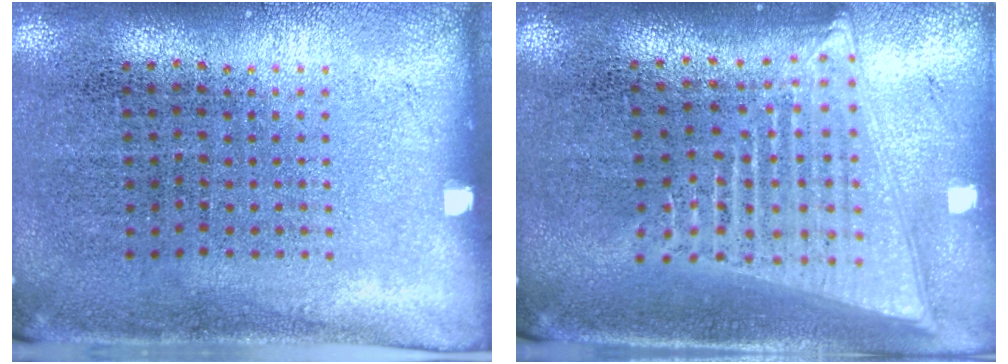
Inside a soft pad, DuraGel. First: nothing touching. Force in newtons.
{"total": 2.1, "press": 1.8, "slide": 1.1}